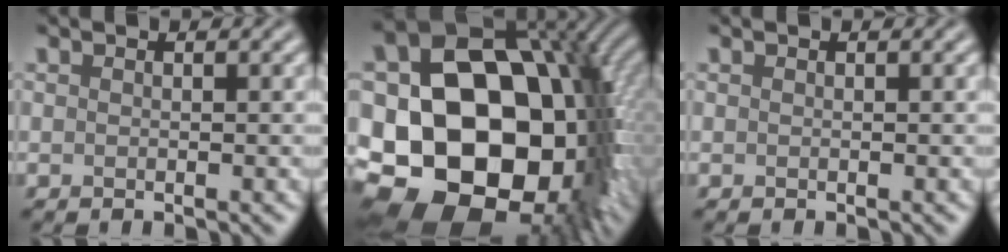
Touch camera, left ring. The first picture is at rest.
{"total": 21.2, "force": [-3.9, 15.0, 14.4], "torque": [-0.235, -0.016, -0.047]}
{"total": 0.0}